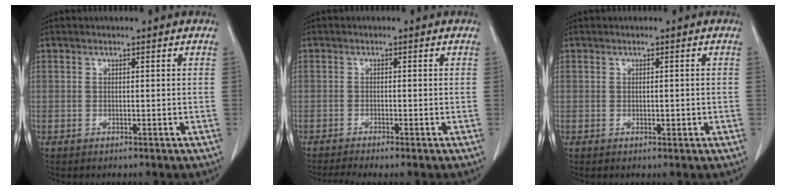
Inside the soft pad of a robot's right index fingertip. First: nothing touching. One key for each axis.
{"total": 3.4, "fx": -2.8, "fy": -0.2, "fz": 2.0, "tx": -0.031, "ty": -0.006, "tz": -0.048}
{"total": 0.8, "fx": -0.1, "fy": 0.5, "fz": 0.7, "tx": -0.006, "ty": 0.001, "tz": 0.003}